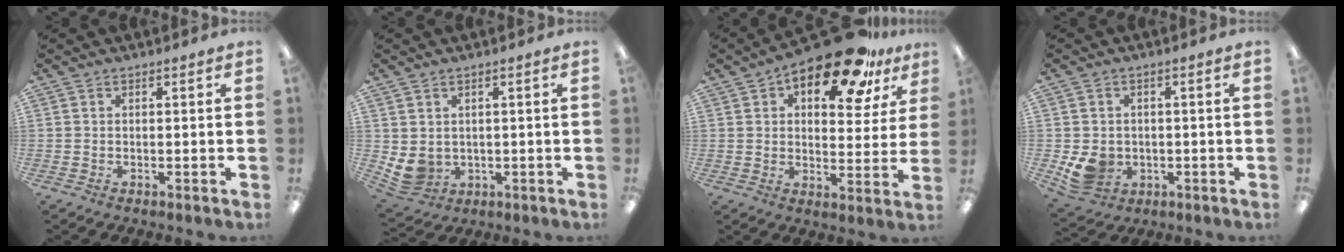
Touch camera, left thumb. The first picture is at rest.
{"total": 4.9, "force": [1.1, 4.2, 2.2], "torque": [-0.058, -0.009, 0.021]}
{"total": 17.1, "force": [12.0, 6.6, 10.2], "torque": [-0.150, -0.067, 0.201]}
{"total": 7.2, "force": [-1.1, 6.2, 3.5], "torque": [-0.067, 0.011, -0.015]}